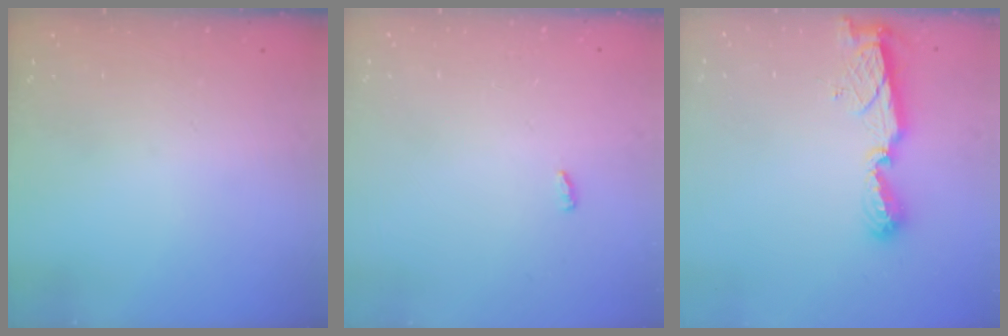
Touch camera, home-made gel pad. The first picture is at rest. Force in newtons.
{"total": 2.9, "press": 2.6, "slide": 1.3}
{"total": 8.4, "press": 8.4, "slide": 0.8}